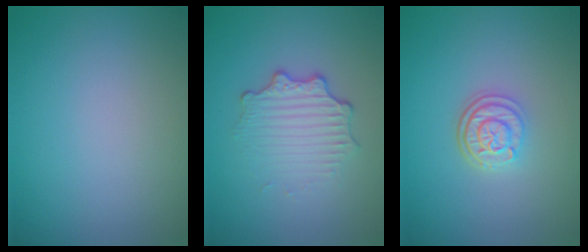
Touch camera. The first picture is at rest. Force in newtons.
{"total": 3.4, "press": 2.6, "slide": 2.2}
{"total": 2.9, "press": 2.4, "slide": 1.7}